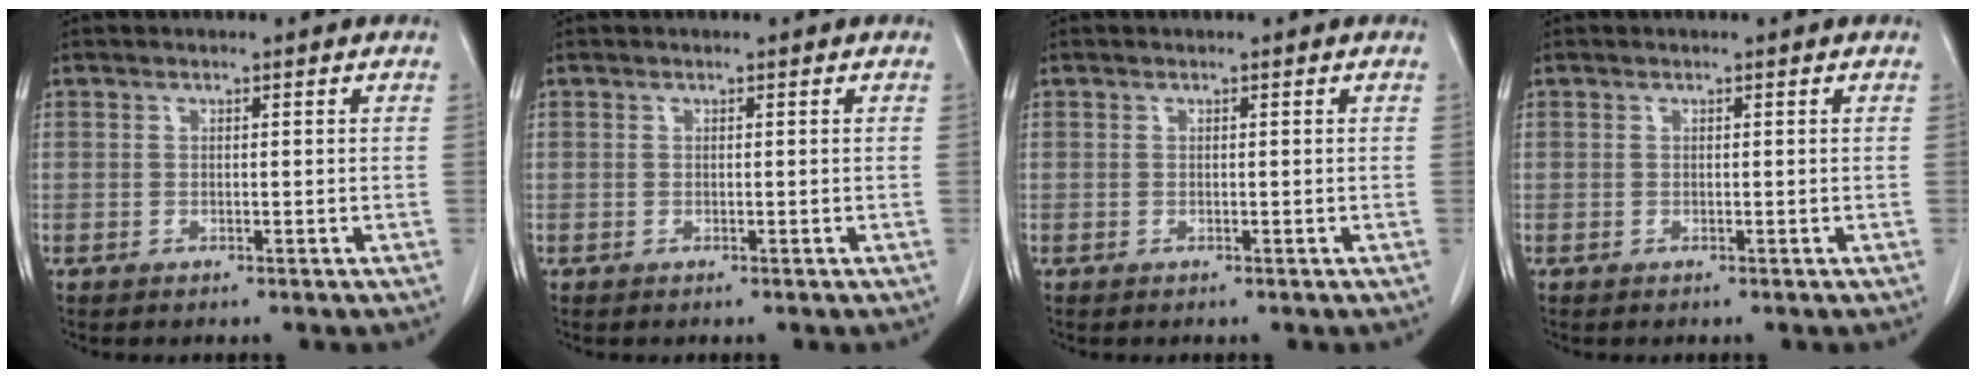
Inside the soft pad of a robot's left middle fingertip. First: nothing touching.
{"total": 0.0}
{"total": 0.0}
{"total": 0.0}